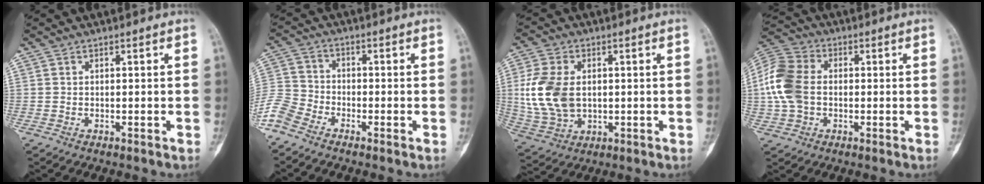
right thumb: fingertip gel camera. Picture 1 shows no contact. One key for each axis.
{"total": 7.3, "fx": -5.2, "fy": 3.8, "fz": 3.3, "tx": -0.079, "ty": 0.014, "tz": -0.117}
{"total": 13.1, "fx": 1.1, "fy": 8.8, "fz": 9.7, "tx": -0.199, "ty": -0.003, "tz": 0.031}
{"total": 12.1, "fx": 0.1, "fy": 8.8, "fz": 8.3, "tx": -0.173, "ty": 0.022, "tz": -0.004}